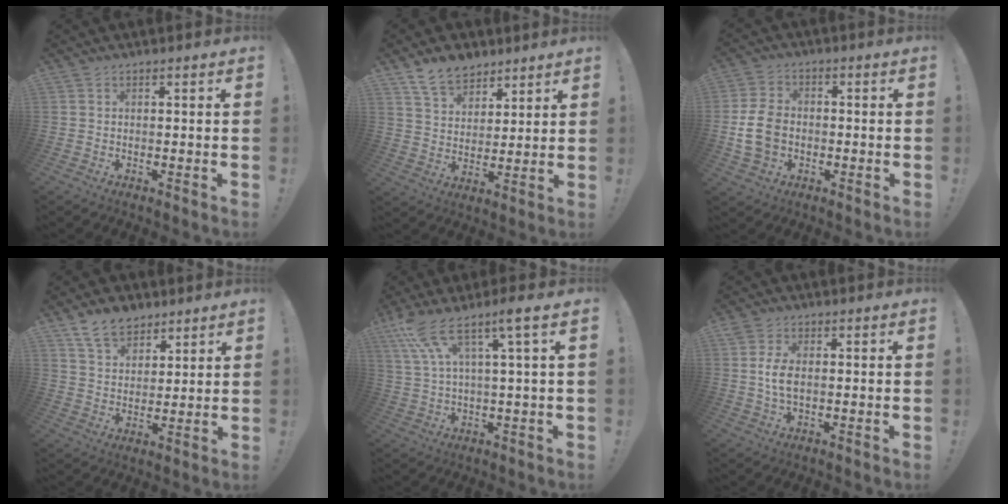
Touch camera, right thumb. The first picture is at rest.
{"total": 9.9, "force": [7.6, 5.7, 3.0], "torque": [-0.060, -0.043, 0.148]}
{"total": 10.1, "force": [-1.6, 7.7, 6.3], "torque": [-0.128, 0.015, -0.024]}
{"total": 9.4, "force": [6.9, 5.4, 3.3], "torque": [-0.062, -0.037, 0.133]}
{"total": 9.5, "force": [5.5, 0.3, 7.8], "torque": [-0.155, -0.020, 0.089]}
{"total": 5.3, "force": [0.3, 2.8, 4.4], "torque": [-0.084, -0.001, 0.000]}